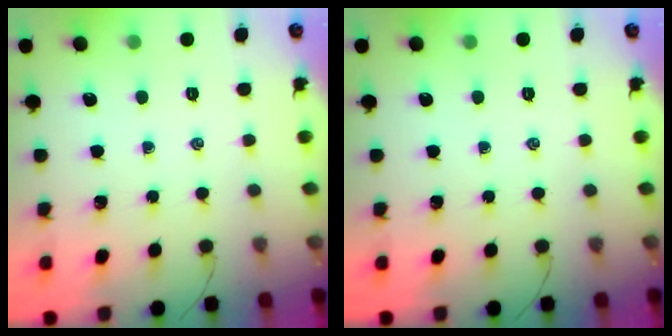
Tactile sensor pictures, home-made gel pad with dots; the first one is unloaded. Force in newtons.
{"total": 0.0}